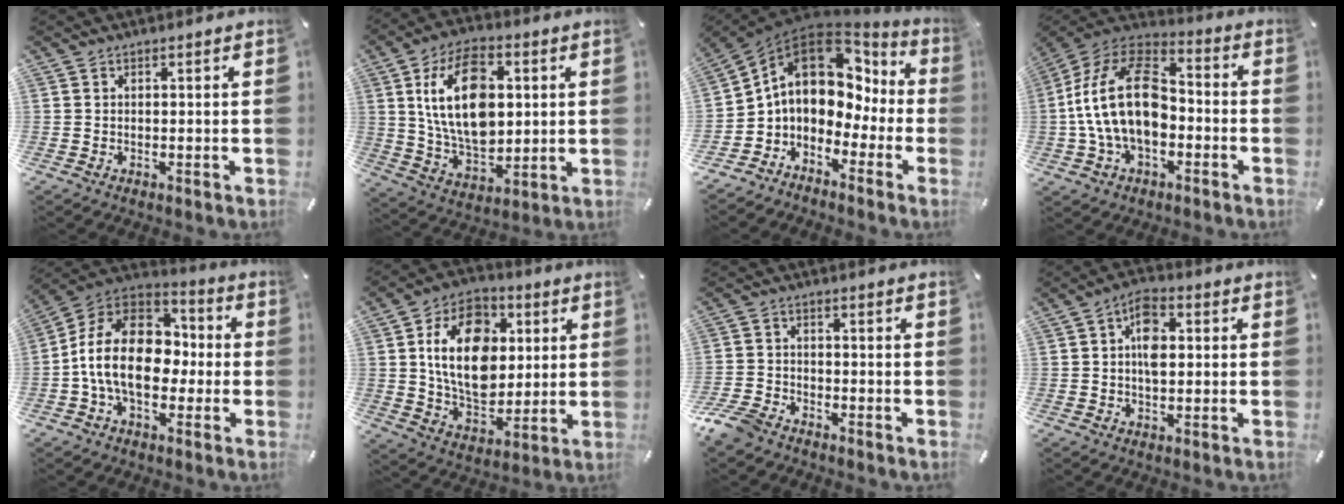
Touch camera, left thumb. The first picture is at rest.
{"total": 18.4, "force": [3.5, 11.8, 13.6], "torque": [-0.272, 0.004, 0.058]}
{"total": 12.6, "force": [2.2, 9.9, 7.6], "torque": [-0.141, -0.015, 0.031]}
{"total": 21.2, "force": [-2.5, 13.9, 15.8], "torque": [-0.329, 0.035, -0.041]}
{"total": 18.7, "force": [-2.4, 13.1, 13.1], "torque": [-0.257, 0.024, -0.043]}
{"total": 18.2, "force": [3.0, 13.3, 12.0], "torque": [-0.216, 0.008, 0.054]}
{"total": 6.1, "force": [-5.0, 2.8, 2.3], "torque": [-0.061, 0.018, -0.101]}
{"total": 6.8, "force": [0.6, 4.1, 5.4], "torque": [-0.086, 0.002, 0.005]}